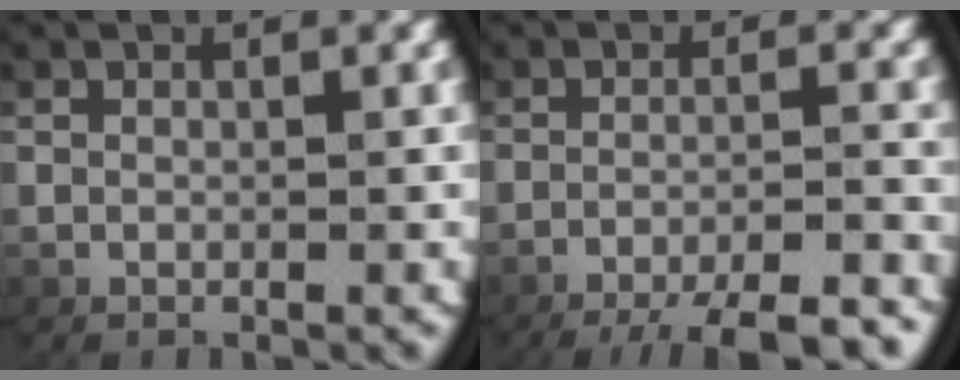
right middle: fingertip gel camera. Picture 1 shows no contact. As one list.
[{"total": 8.5, "force": [-6.9, 2.4, 4.3], "torque": [-0.060, -0.016, -0.099]}]